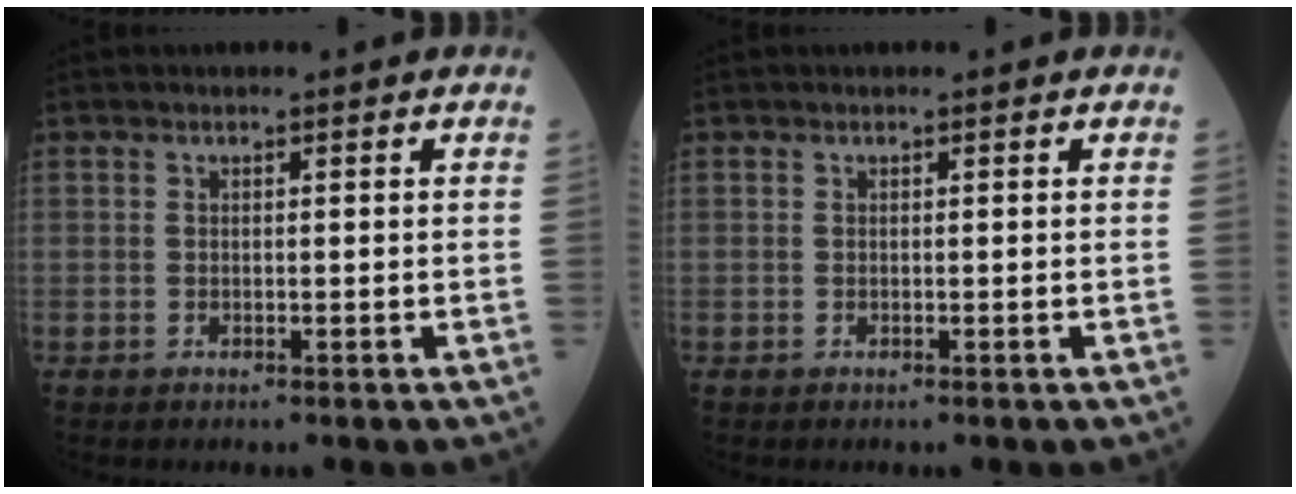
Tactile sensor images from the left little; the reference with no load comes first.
{"total": 0.0}